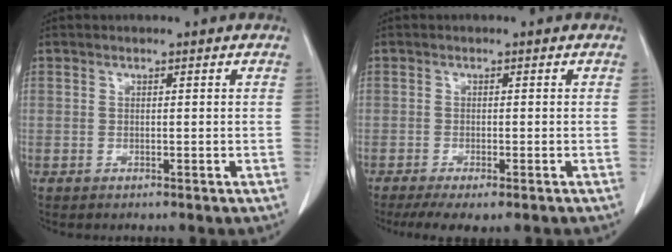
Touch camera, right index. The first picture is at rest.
{"total": 6.2, "force": [-4.6, 1.5, 3.8], "torque": [-0.055, -0.014, -0.070]}